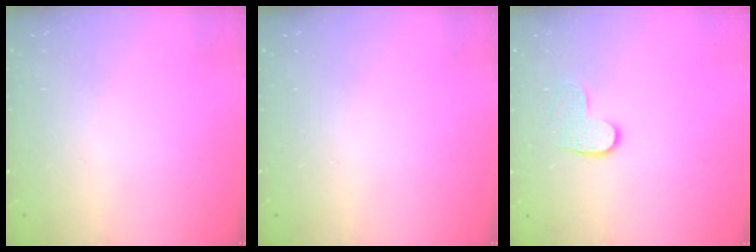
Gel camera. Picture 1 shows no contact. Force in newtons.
{"total": 0.0}
{"total": 4.7, "press": 4.7, "slide": 0.4}